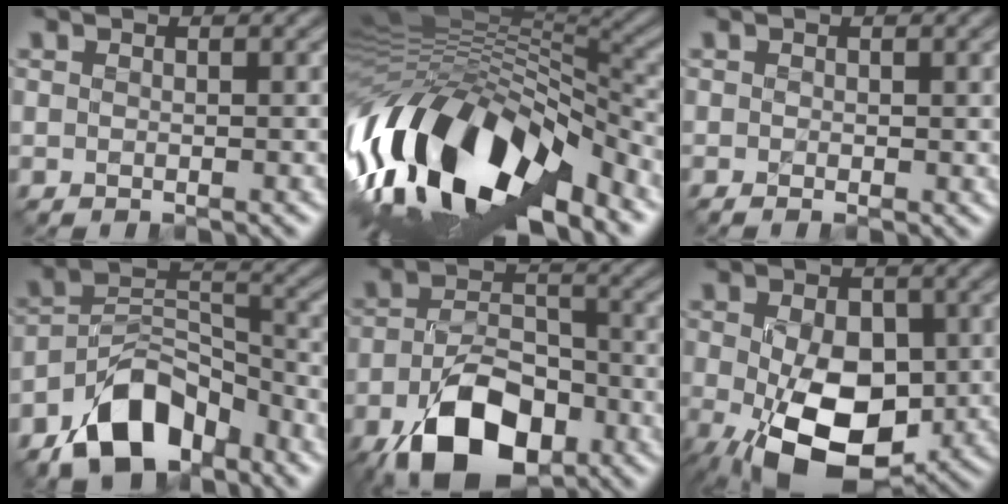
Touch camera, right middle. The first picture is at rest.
{"total": 14.8, "force": [-6.6, 6.6, 11.4], "torque": [-0.215, 0.017, -0.120]}
{"total": 0.5, "force": [-0.1, 0.1, 0.5], "torque": [-0.010, -0.008, 0.000]}
{"total": 9.0, "force": [-6.3, 4.8, 4.4], "torque": [-0.070, 0.002, -0.121]}
{"total": 10.2, "force": [-5.8, 5.4, 6.3], "torque": [-0.130, -0.014, -0.094]}
{"total": 11.3, "force": [-2.8, 6.8, 8.5], "torque": [-0.161, -0.030, -0.043]}